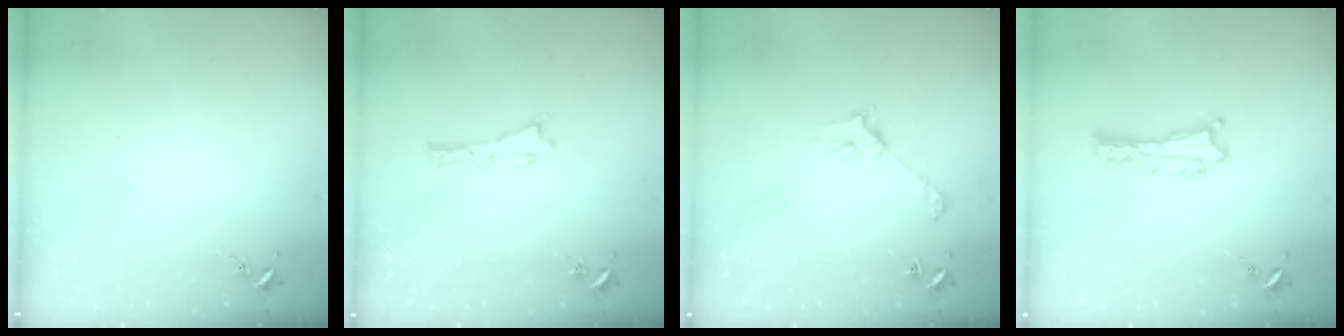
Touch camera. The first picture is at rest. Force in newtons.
{"total": 0.0}
{"total": 3.1, "press": 3.1, "slide": 0.3}
{"total": 0.6, "press": 0.6, "slide": 0.1}